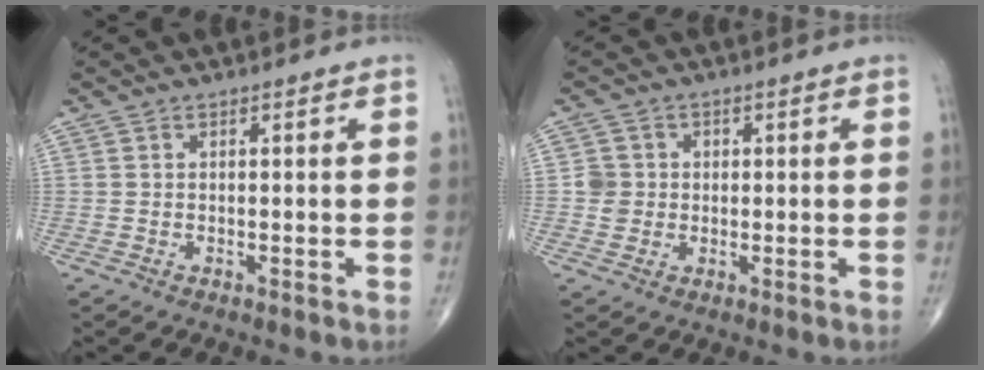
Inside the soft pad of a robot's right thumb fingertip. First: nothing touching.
{"total": 3.4, "force": [0.2, 3.4, 0.5], "torque": [0.017, 0.006, 0.003]}